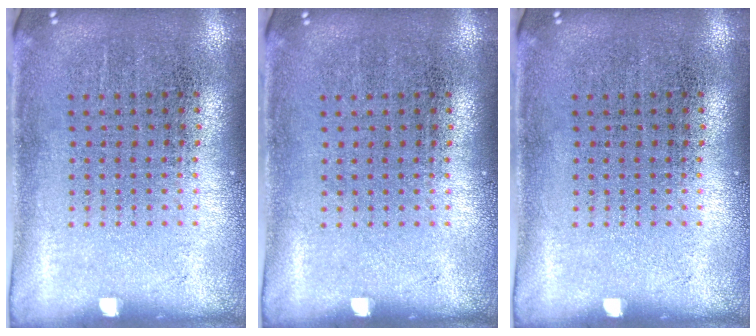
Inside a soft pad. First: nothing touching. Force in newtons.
{"total": 0.0}
{"total": 0.0}